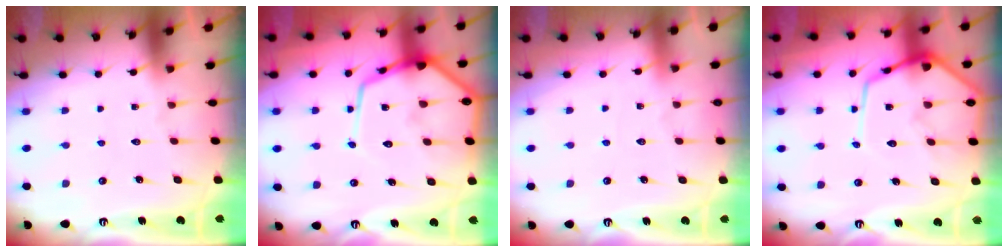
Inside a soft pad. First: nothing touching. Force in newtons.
{"total": 15.6, "press": 15.5, "slide": 1.4}
{"total": 2.1, "press": 2.1, "slide": 0.2}
{"total": 13.7, "press": 13.7, "slide": 1.3}